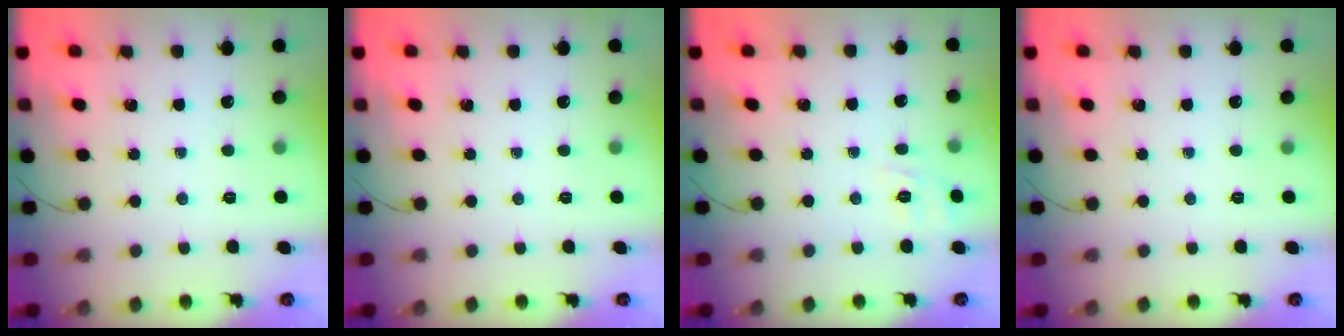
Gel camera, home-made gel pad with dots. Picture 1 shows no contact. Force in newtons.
{"total": 0.0}
{"total": 2.0, "press": 0.6, "slide": 1.9}
{"total": 0.0}